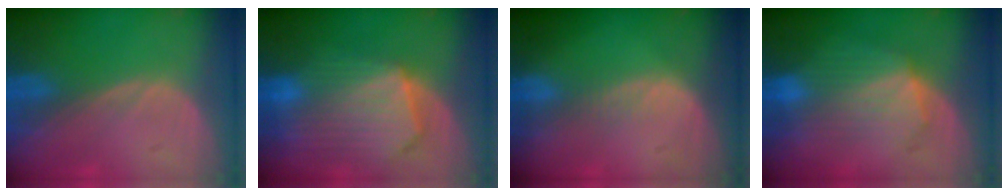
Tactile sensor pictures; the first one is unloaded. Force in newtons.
{"total": 10.6, "press": 9.3, "slide": 5.2}
{"total": 1.6, "press": 1.6, "slide": 0.1}
{"total": 7.3, "press": 7.2, "slide": 0.6}